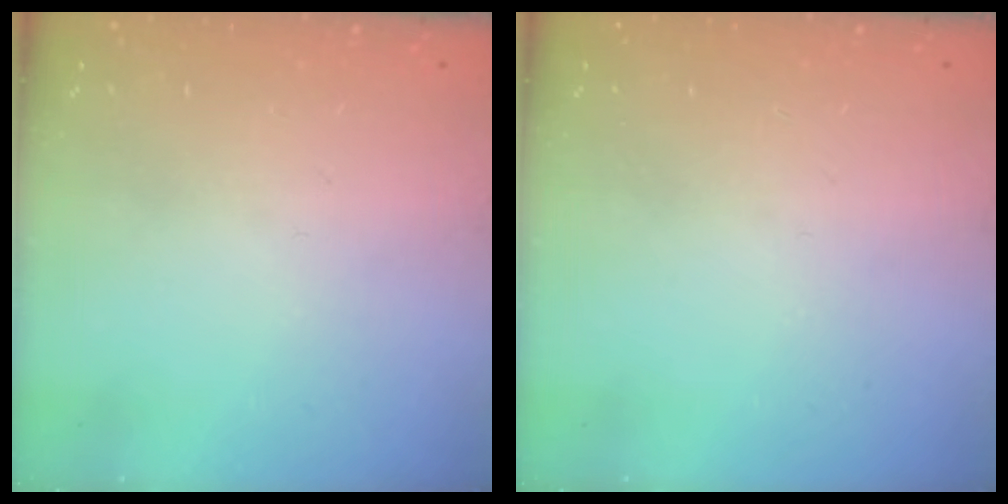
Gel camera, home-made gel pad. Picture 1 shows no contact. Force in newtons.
{"total": 0.0}